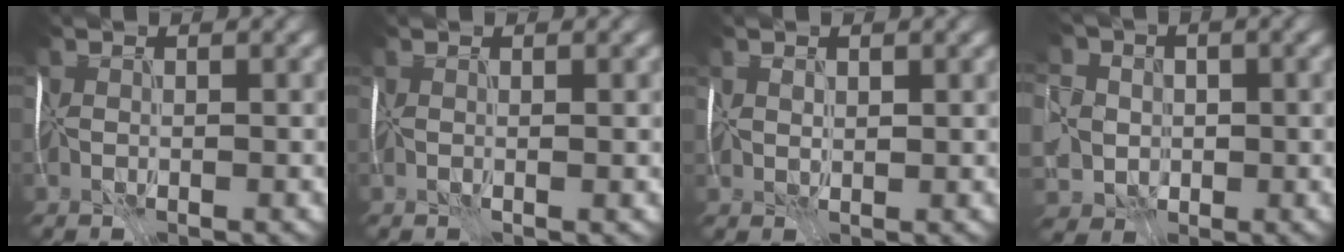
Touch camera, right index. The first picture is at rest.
{"total": 0.8, "force": [0.3, -0.3, 0.7], "torque": [-0.007, -0.003, 0.006]}
{"total": 1.1, "force": [0.9, 0.4, 0.3], "torque": [-0.013, 0.003, 0.019]}
{"total": 5.6, "force": [0.4, 5.1, 2.3], "torque": [-0.057, 0.025, -0.022]}